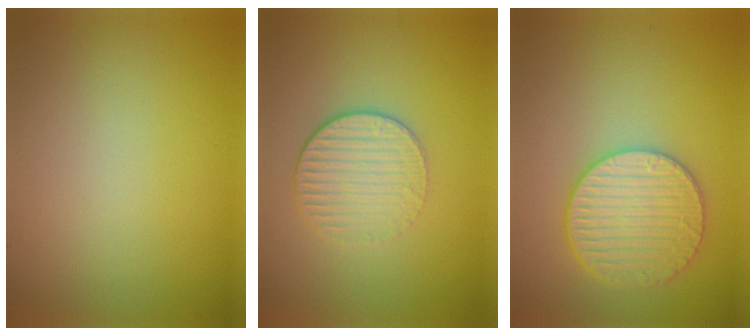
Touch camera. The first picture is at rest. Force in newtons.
{"total": 3.3, "press": 2.6, "slide": 1.9}
{"total": 5.3, "press": 4.7, "slide": 2.4}